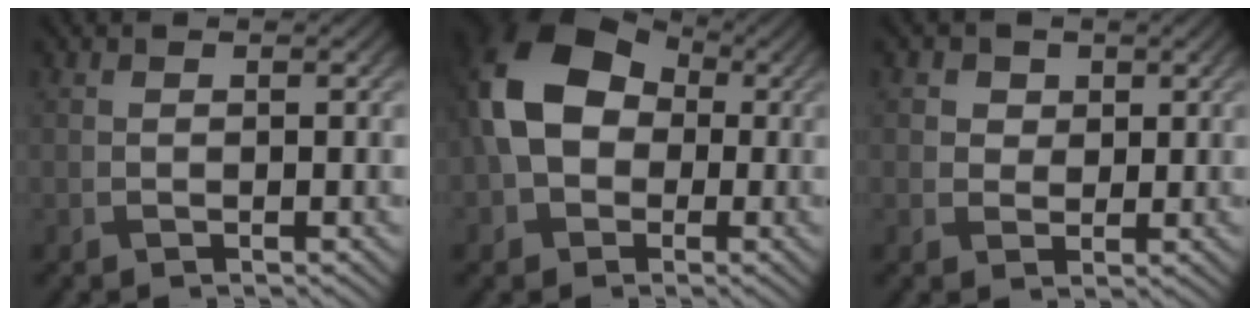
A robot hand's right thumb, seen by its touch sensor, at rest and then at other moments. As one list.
[{"total": 12.7, "force": [0.5, 9.6, 8.4], "torque": [-0.176, 0.004, -0.001]}, {"total": 3.7, "force": [1.7, 3.0, 1.2], "torque": [-0.041, -0.009, 0.029]}]